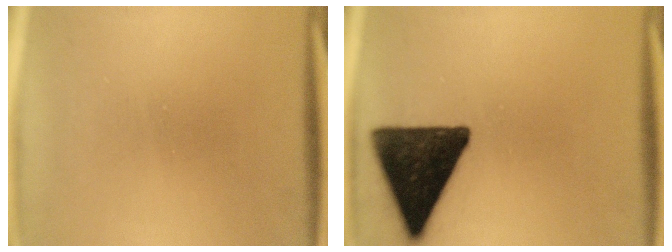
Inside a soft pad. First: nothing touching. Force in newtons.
{"total": 16.3}